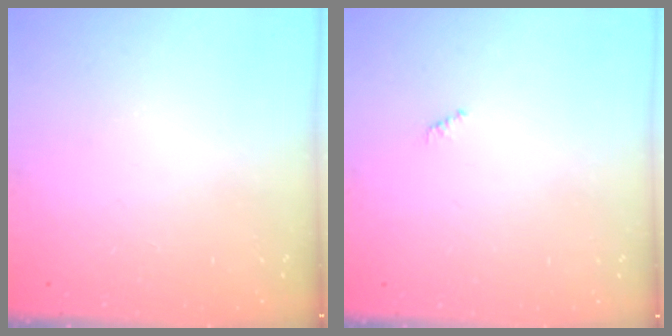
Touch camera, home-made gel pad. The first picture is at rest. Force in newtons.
{"total": 0.7, "press": 0.7, "slide": 0.3}